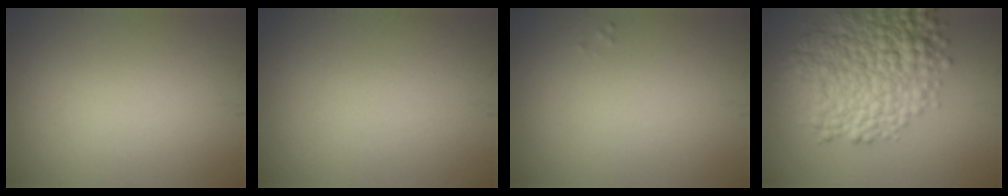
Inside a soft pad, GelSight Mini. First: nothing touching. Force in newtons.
{"total": 0.0}
{"total": 0.0}
{"total": 9.3, "press": 9.3, "slide": 0.0}